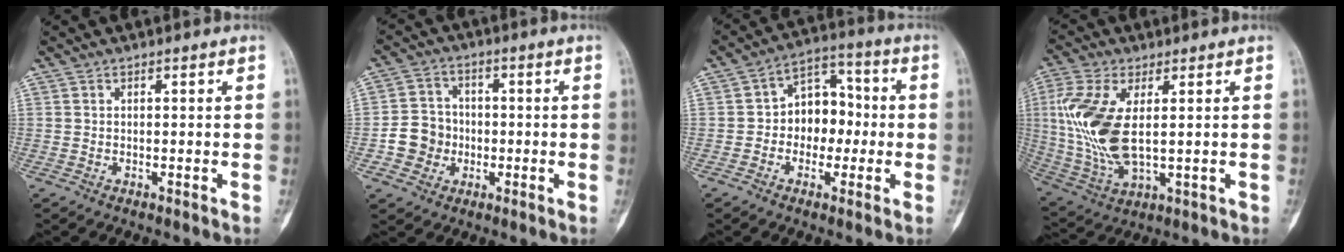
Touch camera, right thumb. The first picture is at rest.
{"total": 7.5, "force": [-1.7, 7.0, 2.2], "torque": [-0.011, 0.020, -0.033]}
{"total": 9.8, "force": [-1.0, 7.4, 6.3], "torque": [-0.048, 0.040, -0.029]}
{"total": 15.2, "force": [1.7, 7.3, 13.2], "torque": [-0.297, -0.009, 0.044]}